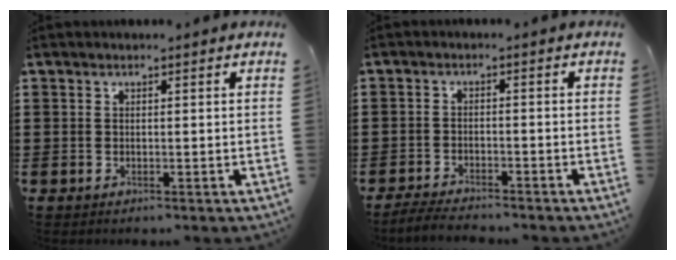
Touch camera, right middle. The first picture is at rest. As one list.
[{"total": 3.3, "force": [-3.2, 0.5, 0.2], "torque": [-0.007, 0.004, -0.069]}]